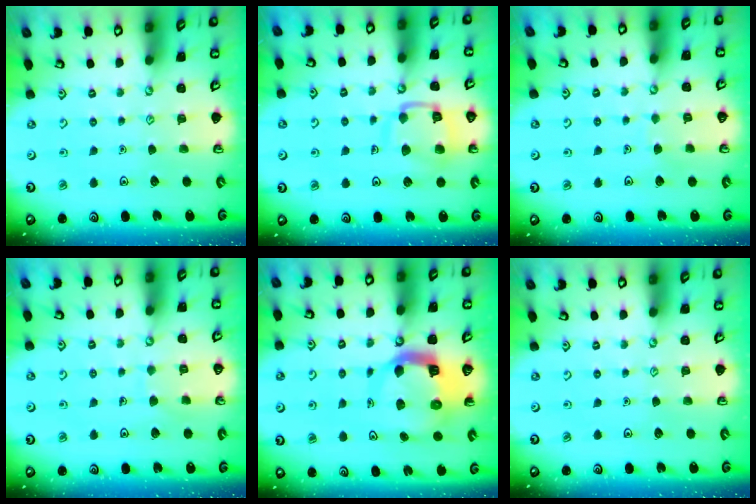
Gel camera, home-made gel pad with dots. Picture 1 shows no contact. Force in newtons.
{"total": 12.6, "press": 12.5, "slide": 1.2}
{"total": 2.4, "press": 2.4, "slide": 0.2}
{"total": 6.1, "press": 6.1, "slide": 0.5}
{"total": 8.9, "press": 8.8, "slide": 1.3}
{"total": 0.0}